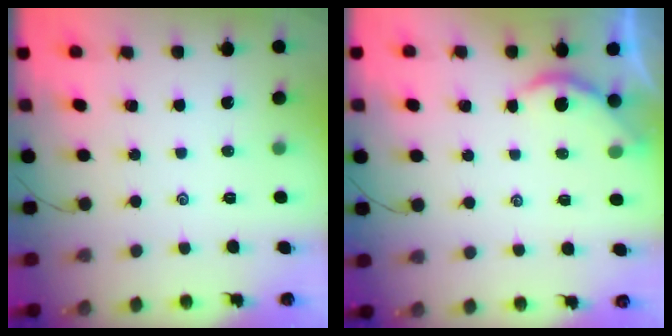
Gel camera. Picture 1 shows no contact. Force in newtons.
{"total": 2.2, "press": 2.2, "slide": 0.2}